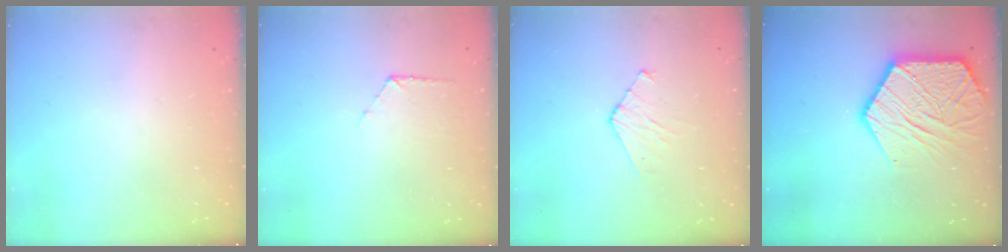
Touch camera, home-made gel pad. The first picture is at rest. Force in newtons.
{"total": 5.0, "press": 5.0, "slide": 0.5}
{"total": 4.2, "press": 4.2, "slide": 0.4}
{"total": 16.8, "press": 16.8, "slide": 1.3}